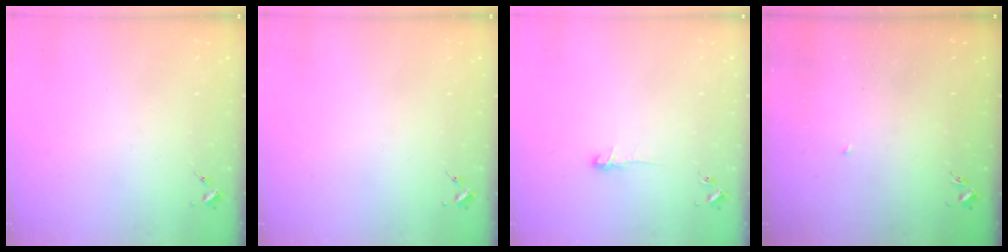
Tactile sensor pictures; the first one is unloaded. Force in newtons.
{"total": 0.0}
{"total": 5.1, "press": 5.0, "slide": 0.5}
{"total": 2.3, "press": 2.3, "slide": 0.1}